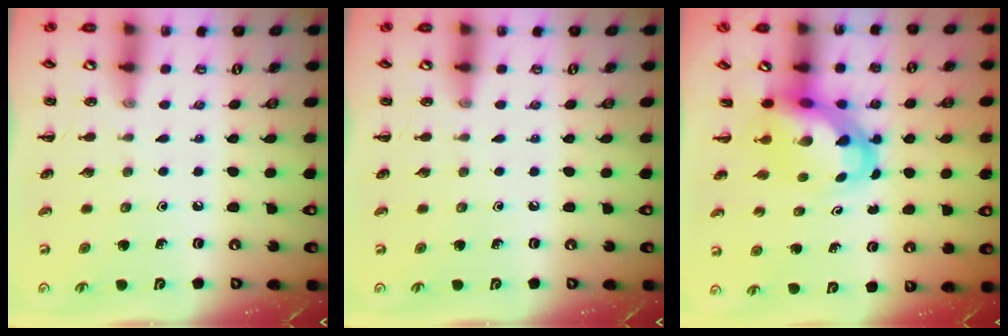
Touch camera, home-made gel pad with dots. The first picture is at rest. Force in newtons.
{"total": 0.0}
{"total": 5.2, "press": 5.0, "slide": 1.4}